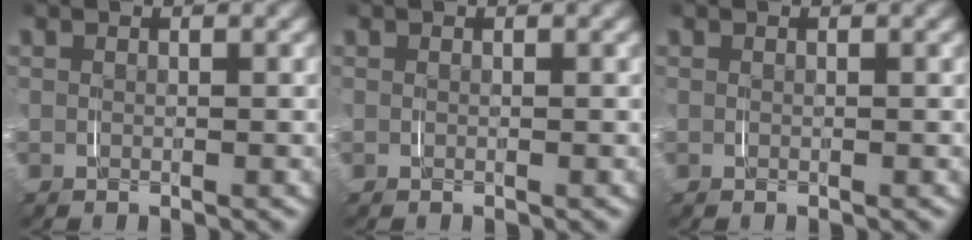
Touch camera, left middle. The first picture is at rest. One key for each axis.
{"total": 0.0}
{"total": 0.0}